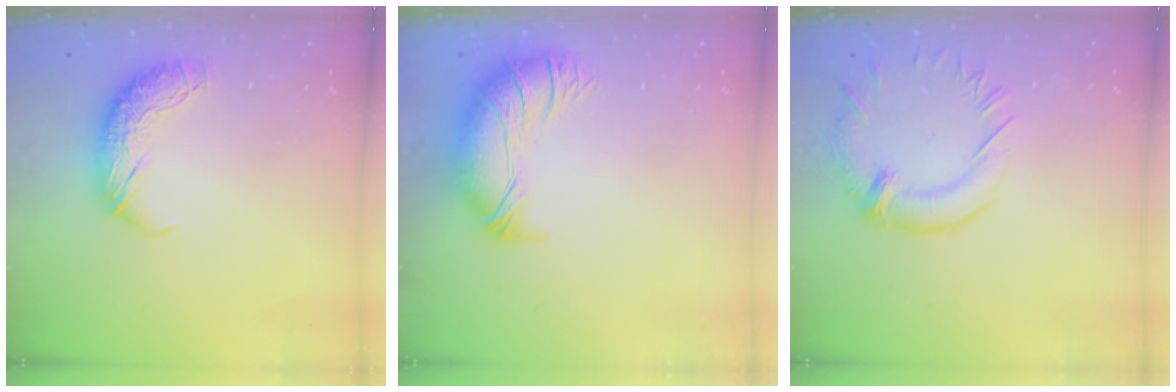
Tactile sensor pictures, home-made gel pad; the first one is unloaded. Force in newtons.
{"total": 2.6, "press": 0.1, "slide": 2.6}
{"total": 1.3, "press": 0.7, "slide": 1.1}